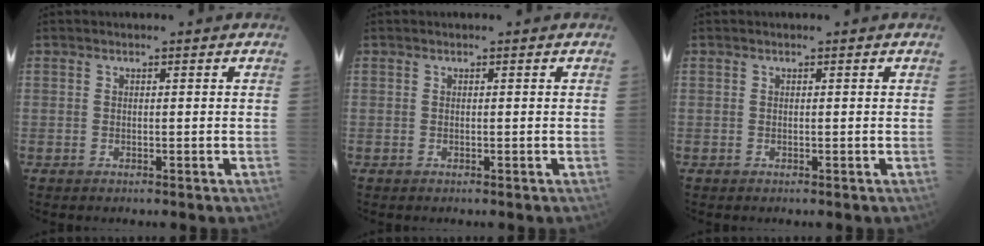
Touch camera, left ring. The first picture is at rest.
{"total": 0.0}
{"total": 0.0}